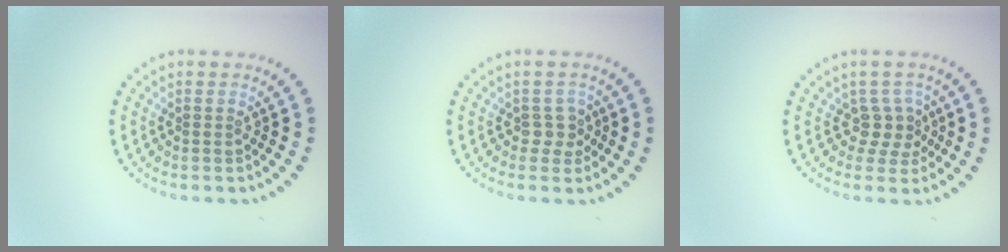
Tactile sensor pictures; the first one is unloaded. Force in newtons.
{"total": 1.5, "press": 1.3, "slide": 0.6}
{"total": 2.2, "press": 1.6, "slide": 1.5}